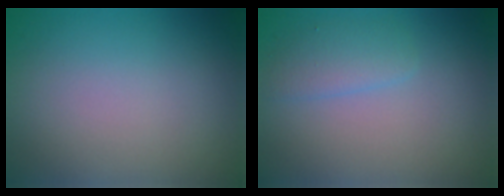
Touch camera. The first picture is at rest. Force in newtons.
{"total": 1.9, "press": 1.9, "slide": 0.1}